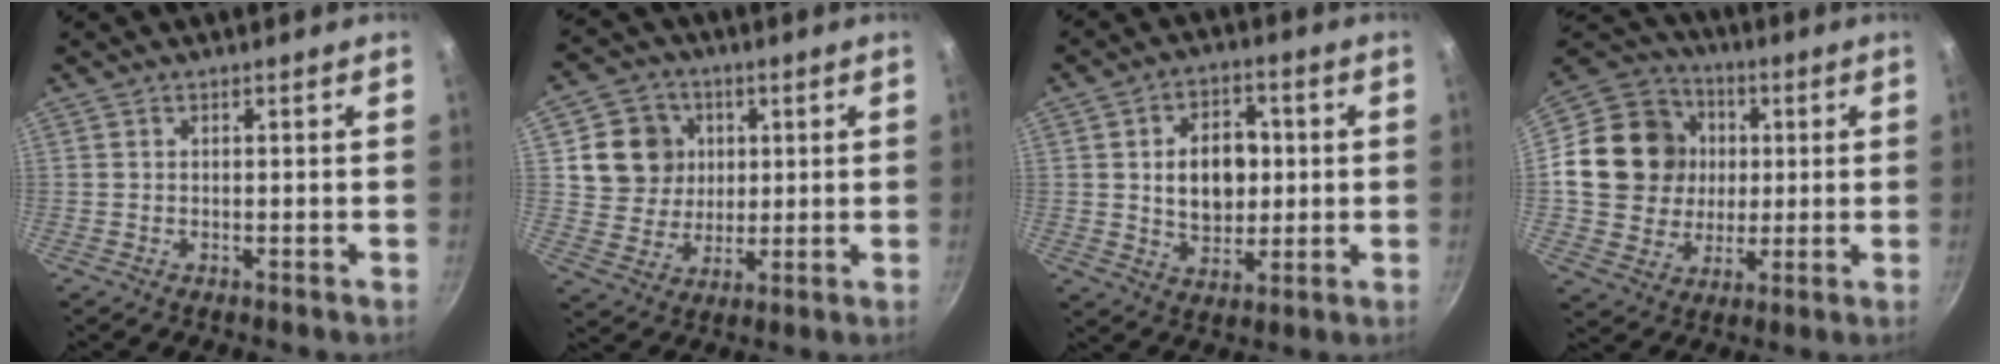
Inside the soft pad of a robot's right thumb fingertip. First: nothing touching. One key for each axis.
{"total": 10.9, "fx": 2.8, "fy": 9.9, "fz": 3.6, "tx": -0.031, "ty": -0.004, "tz": 0.050}
{"total": 11.9, "fx": 1.1, "fy": 8.5, "fz": 8.2, "tx": -0.089, "ty": 0.004, "tz": 0.020}
{"total": 19.1, "fx": 2.0, "fy": 16.9, "fz": 8.7, "tx": -0.143, "ty": 0.020, "tz": 0.034}